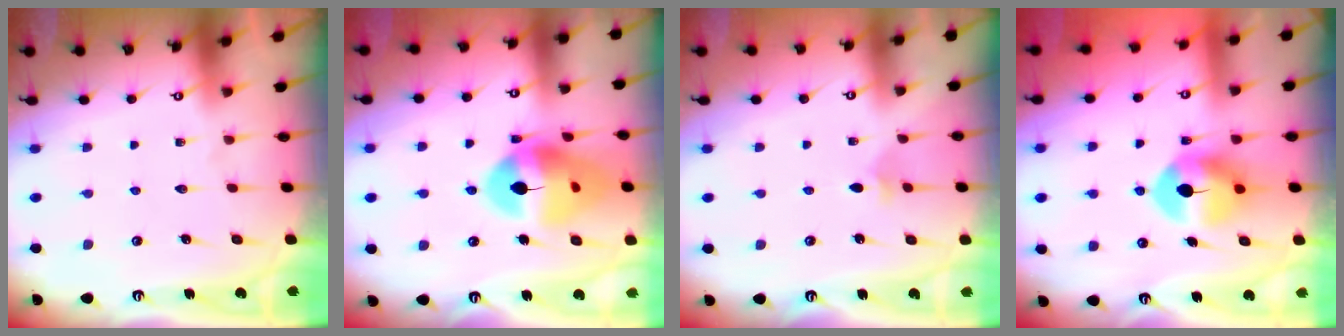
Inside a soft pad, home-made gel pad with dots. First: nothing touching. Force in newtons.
{"total": 16.9, "press": 16.8, "slide": 2.0}
{"total": 3.0, "press": 2.9, "slide": 0.7}
{"total": 8.9, "press": 8.9, "slide": 1.2}